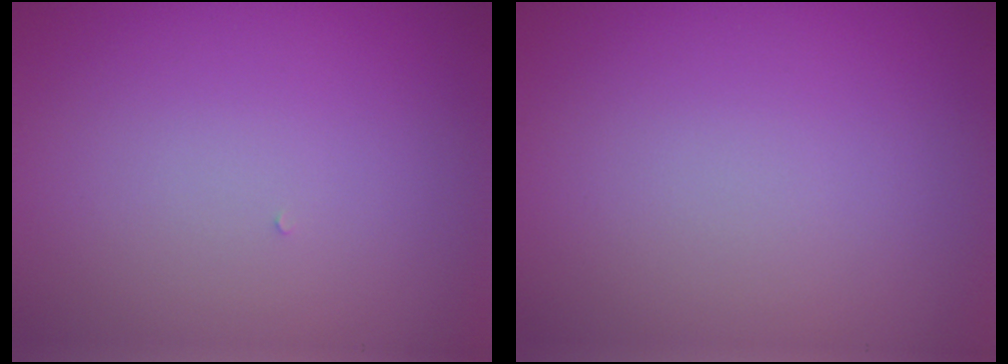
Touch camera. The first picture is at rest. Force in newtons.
{"total": 0.0}